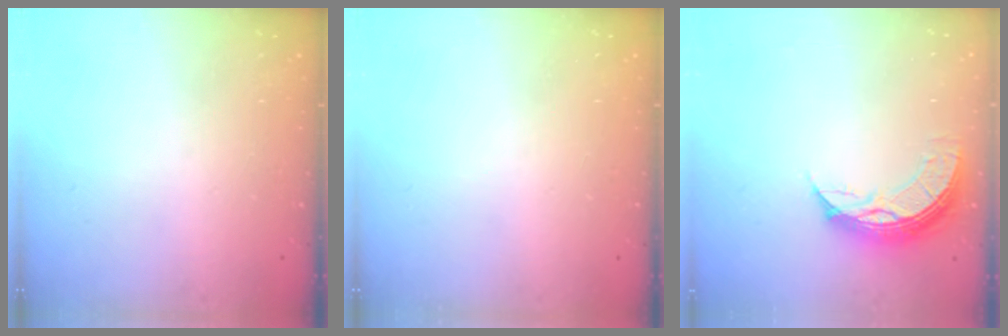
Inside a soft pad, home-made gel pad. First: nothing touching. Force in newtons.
{"total": 0.0}
{"total": 8.4, "press": 8.4, "slide": 0.8}